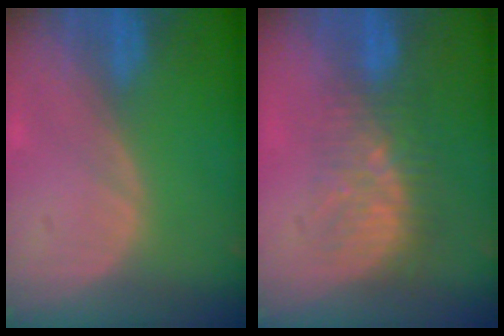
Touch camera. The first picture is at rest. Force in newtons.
{"total": 8.0, "press": 7.0, "slide": 3.8}